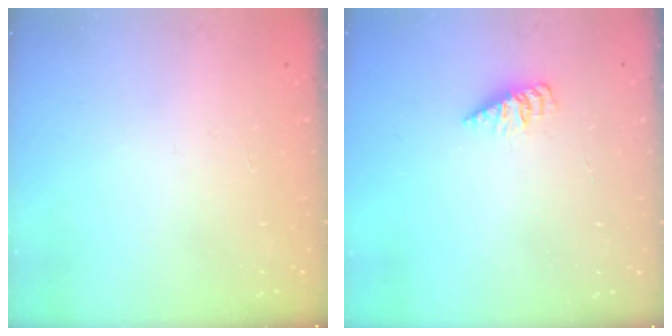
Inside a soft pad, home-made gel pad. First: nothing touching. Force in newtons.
{"total": 3.0, "press": 3.0, "slide": 0.2}